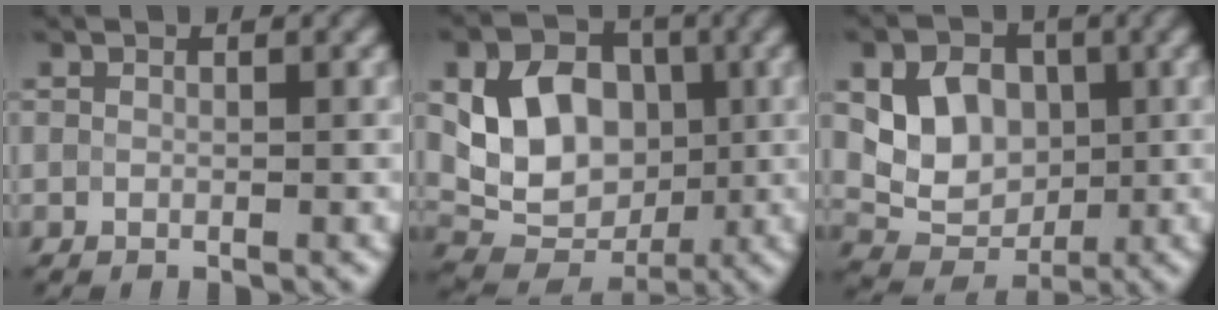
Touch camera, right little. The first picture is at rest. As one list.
[{"total": 7.8, "force": [0.9, 6.1, 4.8], "torque": [-0.091, -0.003, 0.015]}, {"total": 5.5, "force": [1.1, 4.4, 3.0], "torque": [-0.054, -0.001, 0.018]}]